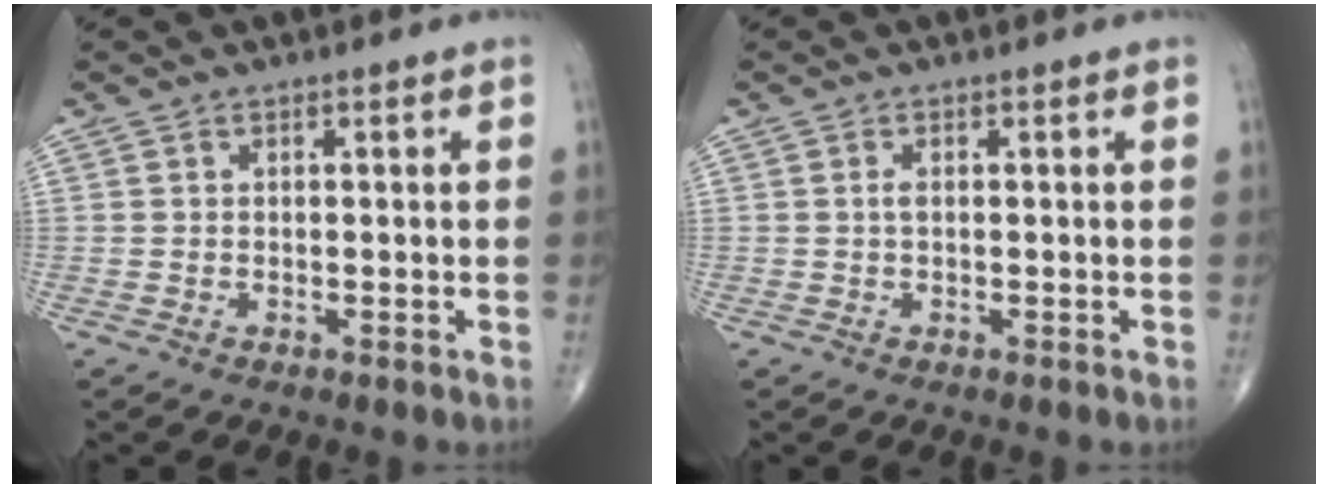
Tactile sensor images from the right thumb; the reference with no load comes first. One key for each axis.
{"total": 0.8, "fx": 0.0, "fy": 0.3, "fz": 0.7, "tx": -0.017, "ty": -0.001, "tz": -0.002}